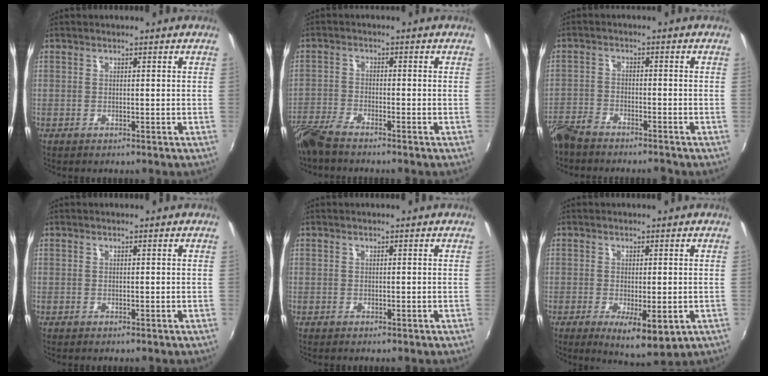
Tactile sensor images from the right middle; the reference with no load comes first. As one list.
[{"total": 5.6, "force": [-4.9, 0.9, 2.6], "torque": [-0.068, -0.013, -0.102]}, {"total": 6.8, "force": [-6.0, 2.0, 2.4], "torque": [-0.072, -0.011, -0.116]}, {"total": 0.0}, {"total": 0.0}, {"total": 6.9, "force": [-2.3, 2.5, 6.0], "torque": [-0.093, -0.019, -0.025]}]